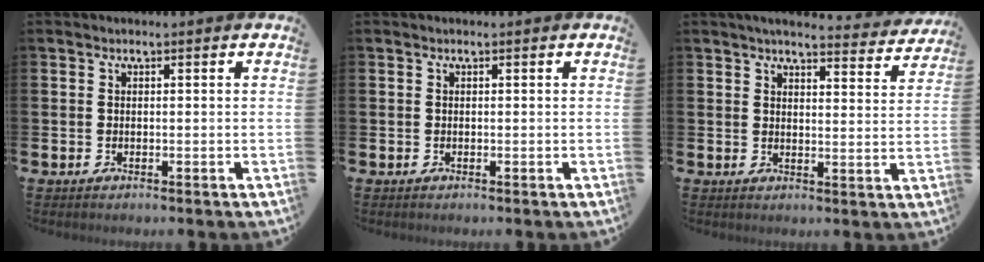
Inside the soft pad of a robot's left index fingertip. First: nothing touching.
{"total": 0.0}
{"total": 4.1, "force": [4.0, 0.2, 1.0], "torque": [-0.018, -0.031, 0.066]}